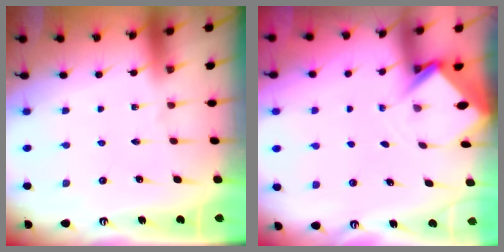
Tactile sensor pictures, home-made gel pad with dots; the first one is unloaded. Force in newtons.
{"total": 2.9, "press": 2.9, "slide": 0.2}